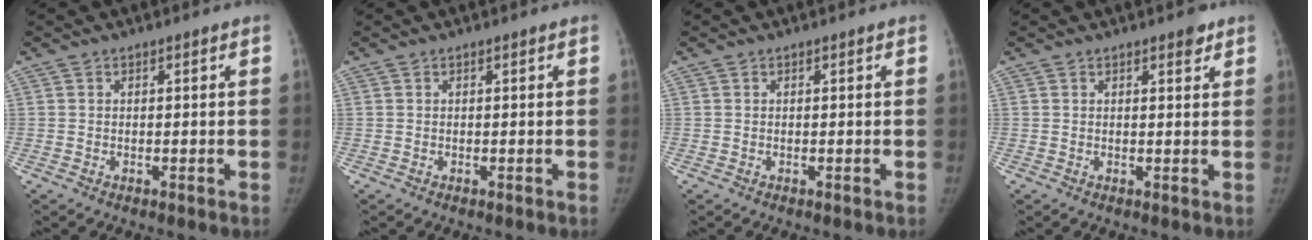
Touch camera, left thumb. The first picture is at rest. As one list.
[{"total": 0.0}, {"total": 0.0}, {"total": 2.1, "force": [1.4, 0.8, 1.3], "torque": [-0.010, -0.007, 0.018]}]